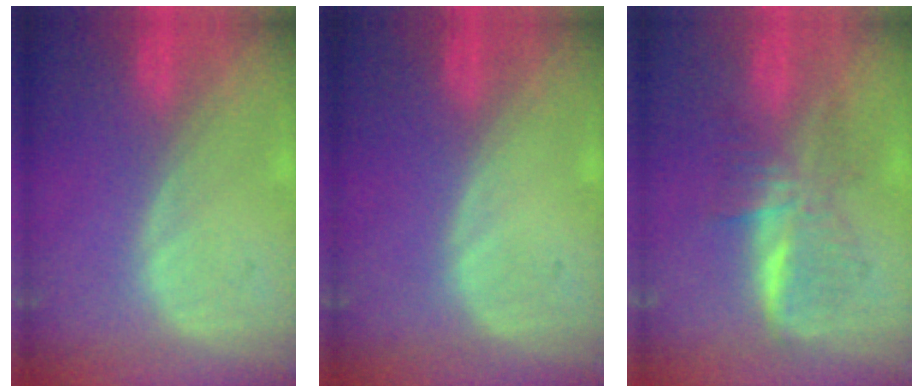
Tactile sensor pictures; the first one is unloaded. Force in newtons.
{"total": 0.0}
{"total": 5.8, "press": 5.7, "slide": 0.8}